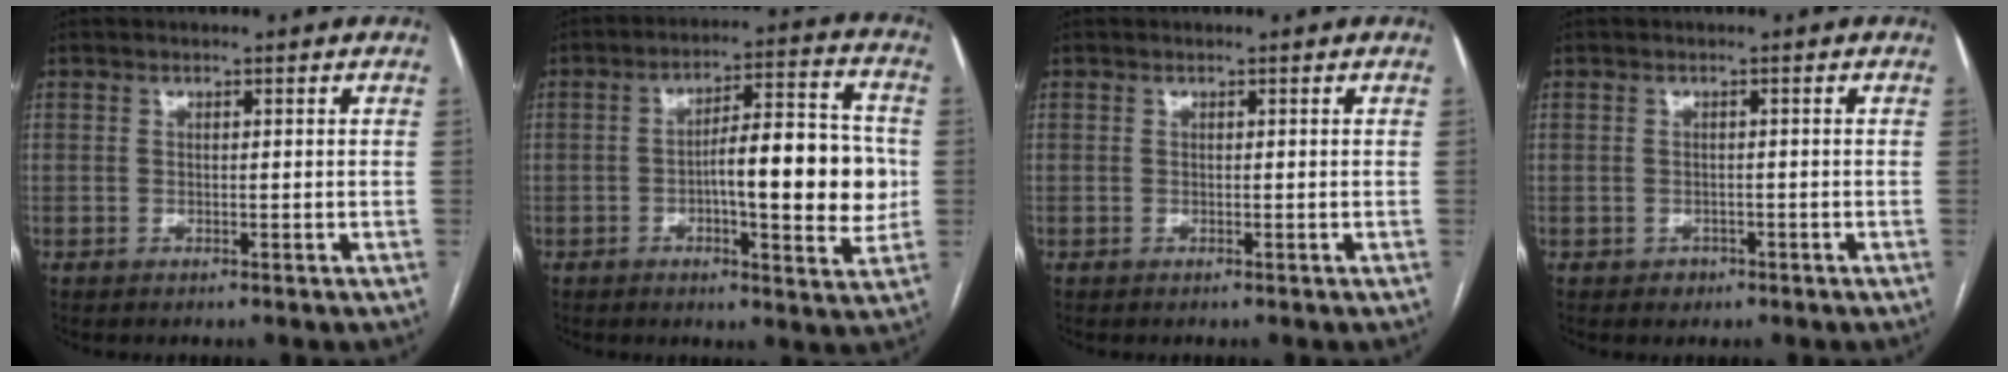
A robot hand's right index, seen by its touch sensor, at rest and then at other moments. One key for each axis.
{"total": 14.2, "fx": -1.1, "fy": 3.4, "fz": 13.7, "tx": -0.195, "ty": 0.025, "tz": -0.013}
{"total": 0.0}
{"total": 1.6, "fx": -0.9, "fy": 1.3, "fz": 0.2, "tx": -0.001, "ty": 0.005, "tz": -0.011}